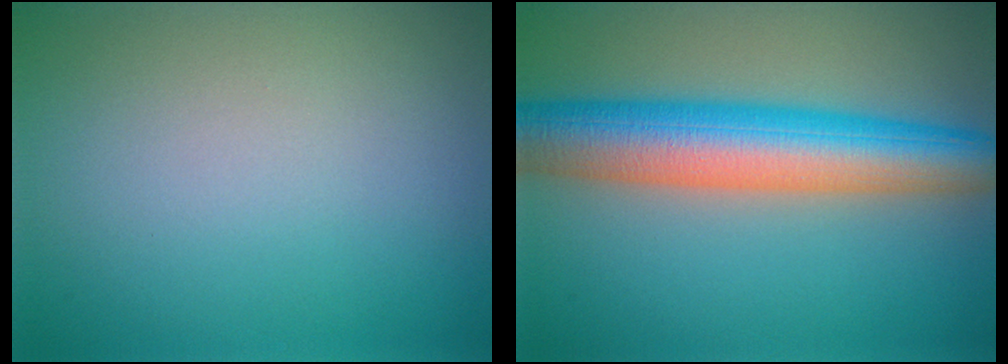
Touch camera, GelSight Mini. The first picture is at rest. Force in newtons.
{"total": 9.2, "press": 9.2, "slide": 0.3}